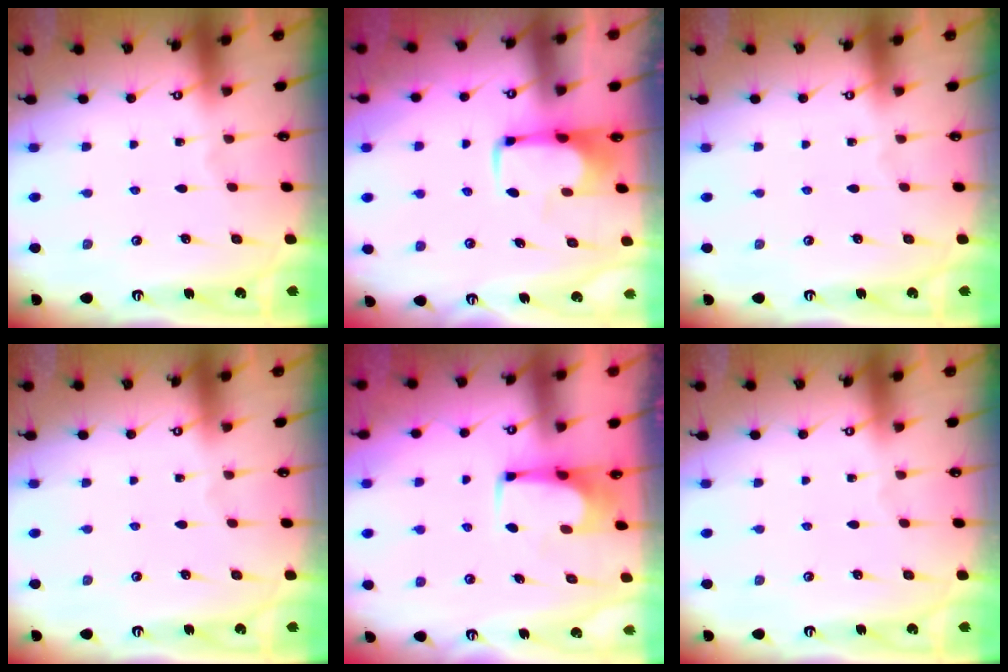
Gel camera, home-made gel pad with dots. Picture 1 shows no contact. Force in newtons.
{"total": 2.0, "press": 1.9, "slide": 0.4}
{"total": 0.0}
{"total": 0.0}
{"total": 1.5, "press": 1.4, "slide": 0.2}
{"total": 0.0}